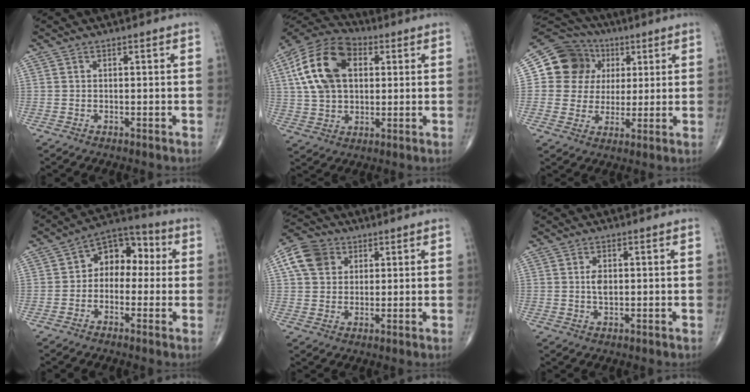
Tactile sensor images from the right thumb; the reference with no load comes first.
{"total": 16.9, "force": [4.1, 10.8, 12.4], "torque": [-0.223, 0.014, 0.068]}
{"total": 13.6, "force": [3.6, 12.3, 4.5], "torque": [-0.044, 0.013, 0.060]}
{"total": 9.8, "force": [0.6, 6.9, 7.0], "torque": [-0.062, 0.038, -0.010]}
{"total": 8.3, "force": [3.0, 6.7, 3.9], "torque": [-0.057, 0.003, 0.048]}
{"total": 2.5, "force": [0.3, 1.3, 2.1], "torque": [-0.038, -0.003, 0.007]}